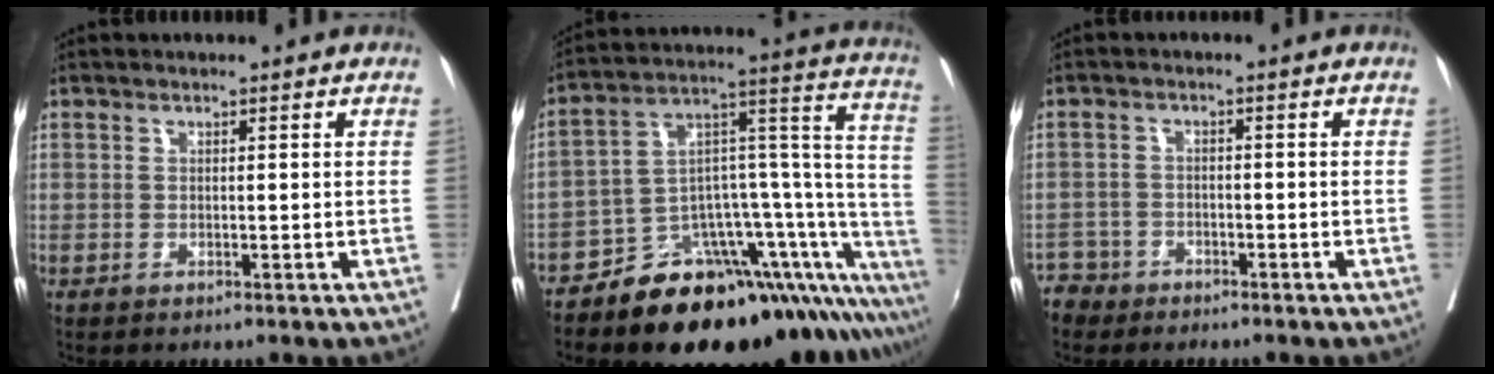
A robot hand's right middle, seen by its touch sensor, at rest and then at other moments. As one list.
[{"total": 23.9, "force": [-18.0, 6.1, 14.5], "torque": [-0.091, 0.056, -0.255]}, {"total": 3.4, "force": [-2.7, 1.9, -0.9], "torque": [0.010, 0.004, -0.056]}]